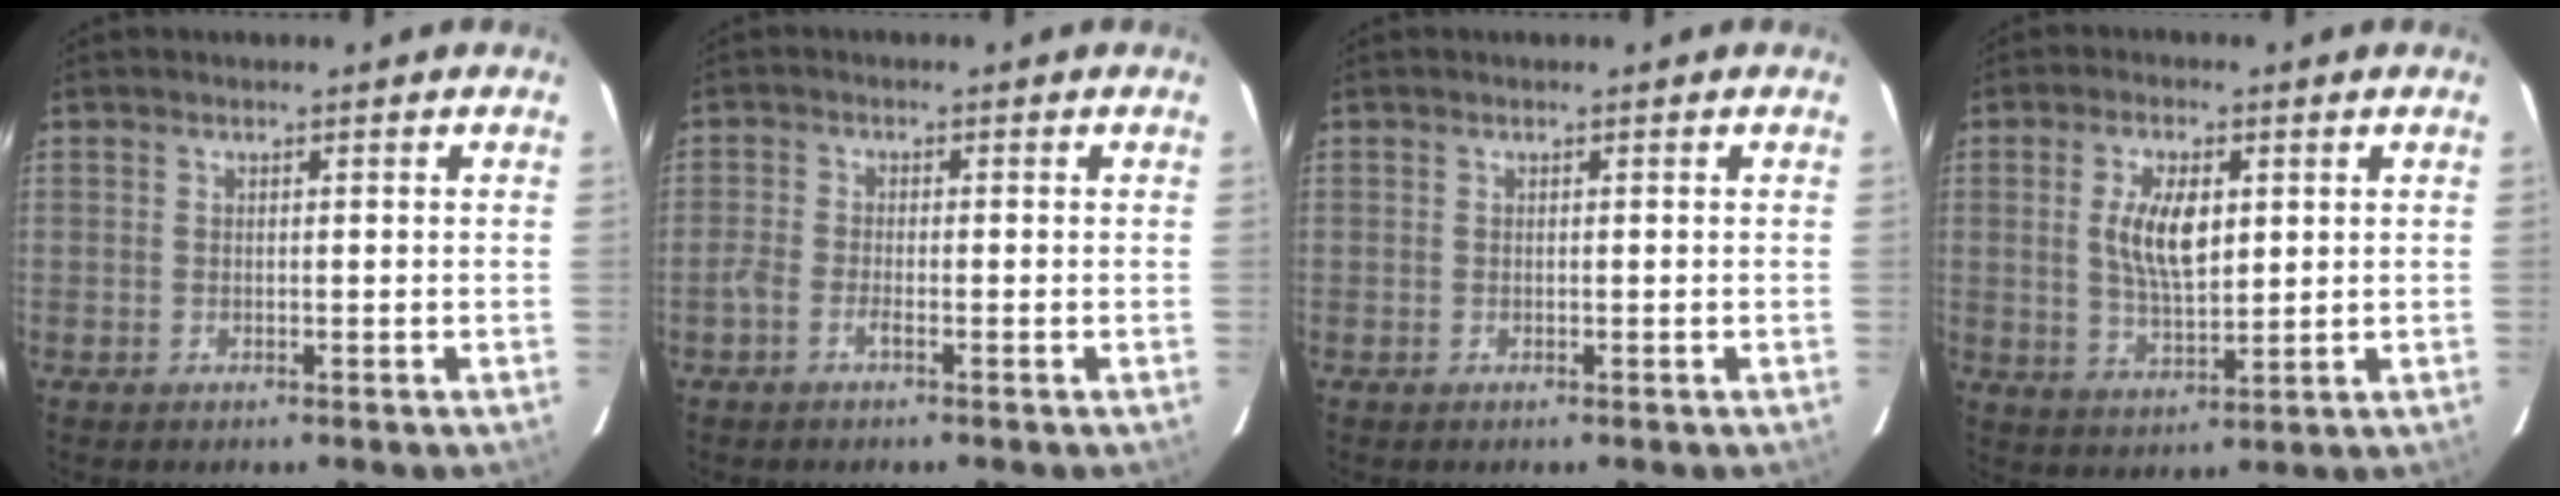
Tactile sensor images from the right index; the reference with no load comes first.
{"total": 2.1, "force": [-0.7, 1.0, 1.7], "torque": [-0.037, -0.003, -0.015]}
{"total": 0.0}
{"total": 8.5, "force": [1.9, 4.0, 7.3], "torque": [-0.135, 0.002, 0.039]}